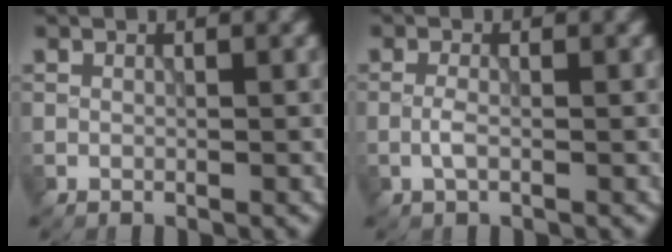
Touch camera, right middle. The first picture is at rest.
{"total": 1.2, "force": [-0.4, 0.4, 1.0], "torque": [-0.024, 0.002, -0.012]}